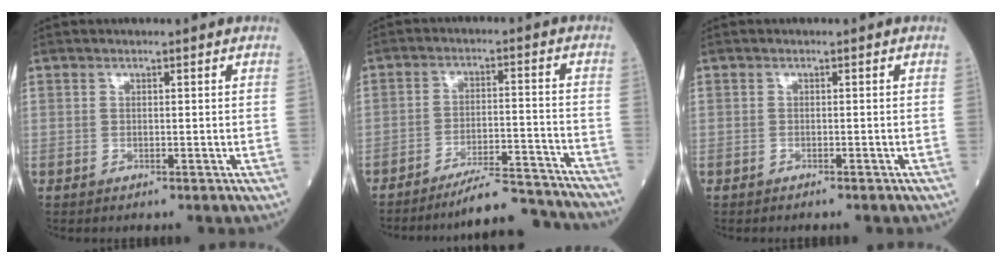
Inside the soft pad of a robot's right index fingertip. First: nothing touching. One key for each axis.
{"total": 13.3, "fx": -13.0, "fy": -0.1, "fz": 3.1, "tx": -0.031, "ty": 0.013, "tz": -0.189}
{"total": 1.3, "fx": -1.2, "fy": 0.3, "fz": 0.5, "tx": -0.010, "ty": -0.002, "tz": -0.014}